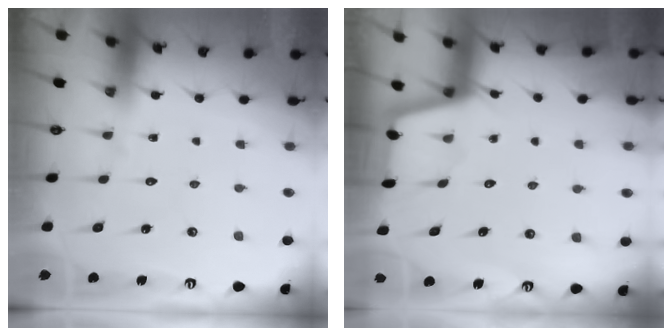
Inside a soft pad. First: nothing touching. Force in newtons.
{"total": 1.8, "press": 1.8, "slide": 0.2}